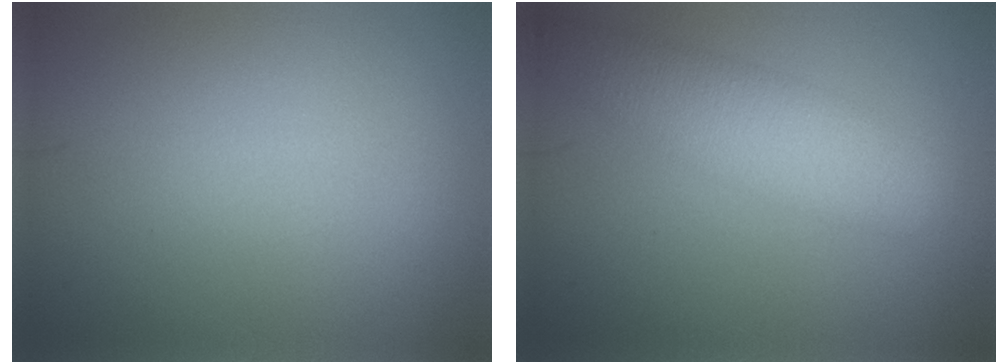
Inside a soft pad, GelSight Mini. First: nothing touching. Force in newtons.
{"total": 5.4, "press": 5.4, "slide": 0.5}